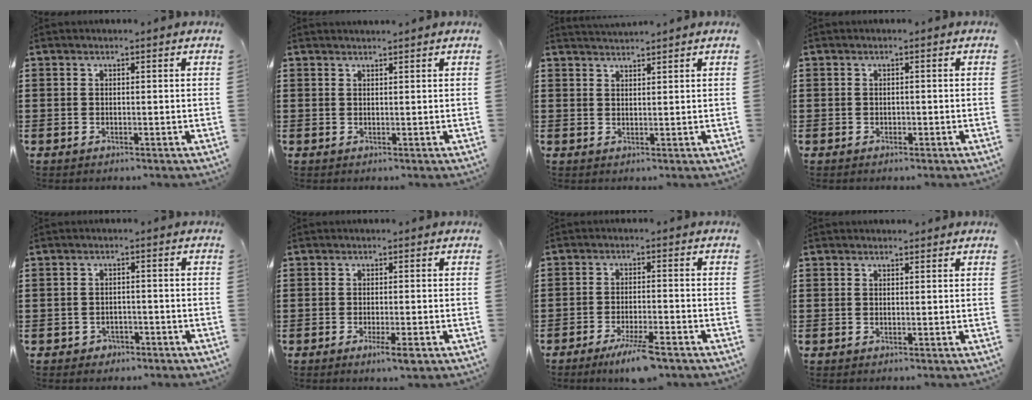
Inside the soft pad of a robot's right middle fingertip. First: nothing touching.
{"total": 0.9, "force": [0.9, -0.1, 0.0], "torque": [-0.001, -0.004, 0.018]}
{"total": 1.8, "force": [1.8, -0.1, -0.1], "torque": [-0.003, 0.003, 0.034]}
{"total": 0.6, "force": [-0.2, 0.5, 0.0], "torque": [0.000, 0.004, -0.005]}
{"total": 1.6, "force": [-1.3, 0.8, 0.1], "torque": [-0.008, 0.001, -0.031]}
{"total": 2.5, "force": [-1.4, 0.2, 2.0], "torque": [-0.039, -0.008, -0.027]}
{"total": 6.0, "force": [-4.3, 0.6, 4.2], "torque": [-0.076, -0.010, -0.074]}
{"total": 0.6, "force": [0.6, 0.2, -0.1], "torque": [0.007, -0.004, 0.010]}